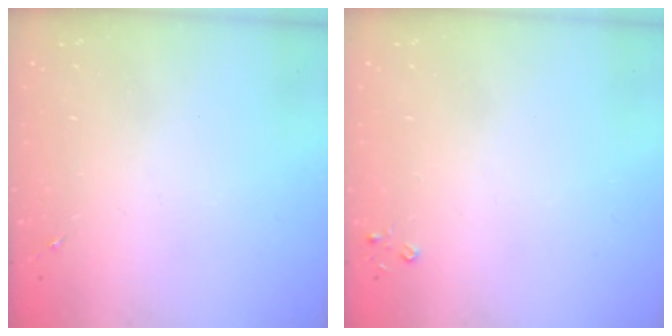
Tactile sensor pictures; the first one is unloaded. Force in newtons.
{"total": 2.3, "press": 2.3, "slide": 0.3}